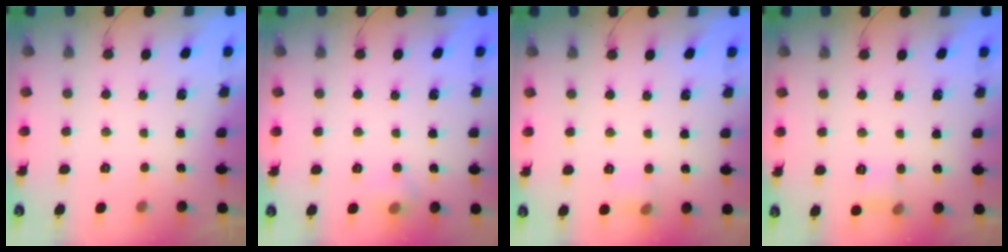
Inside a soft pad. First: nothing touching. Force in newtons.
{"total": 5.3, "press": 5.1, "slide": 1.4}
{"total": 5.5, "press": 5.3, "slide": 1.4}
{"total": 5.0, "press": 4.8, "slide": 1.3}